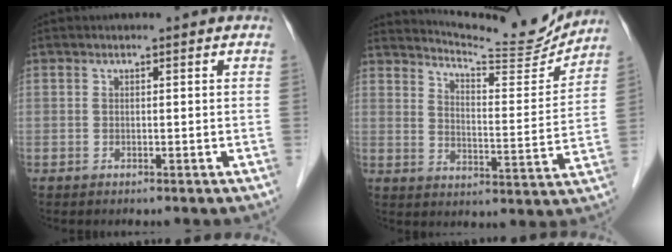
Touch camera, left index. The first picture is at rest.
{"total": 14.0, "force": [13.8, 0.1, 2.8], "torque": [-0.050, -0.041, 0.187]}